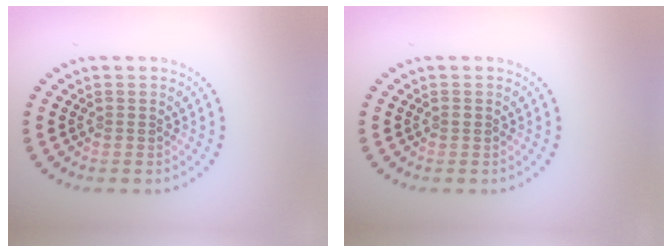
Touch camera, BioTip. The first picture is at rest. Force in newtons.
{"total": 0.5, "press": 0.4, "slide": 0.3}